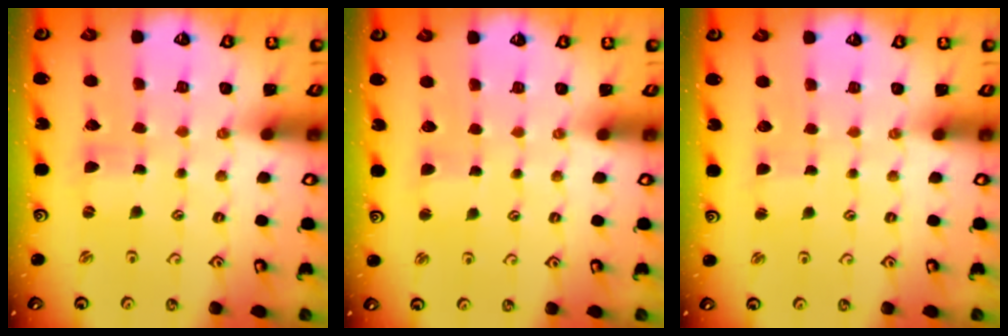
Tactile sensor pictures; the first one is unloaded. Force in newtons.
{"total": 2.2, "press": 2.2, "slide": 0.2}
{"total": 1.5, "press": 1.5, "slide": 0.2}